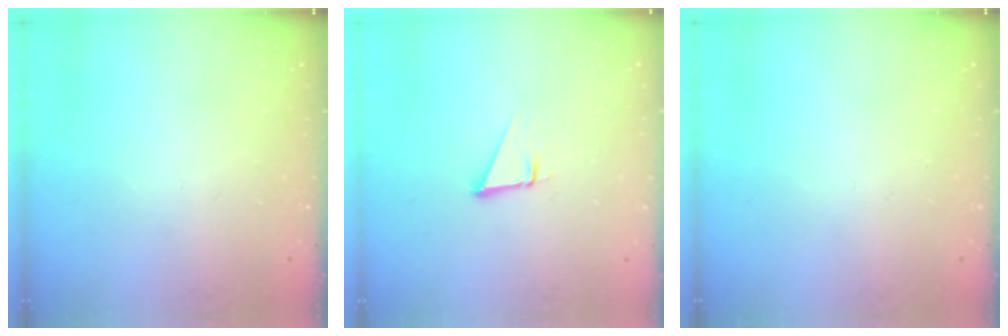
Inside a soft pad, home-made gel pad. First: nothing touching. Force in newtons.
{"total": 1.9, "press": 1.9, "slide": 0.0}
{"total": 0.0}